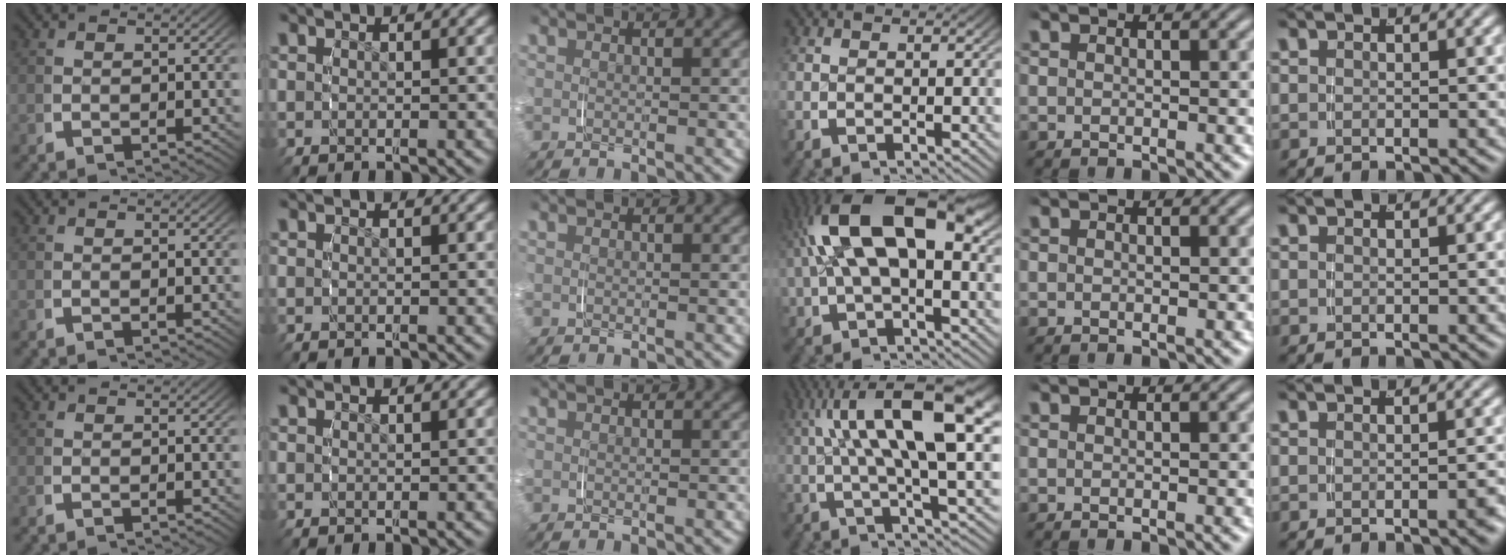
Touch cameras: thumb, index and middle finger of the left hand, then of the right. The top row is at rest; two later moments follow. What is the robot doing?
{"motion": "grasp_and_lifting", "object": "glasses case"}